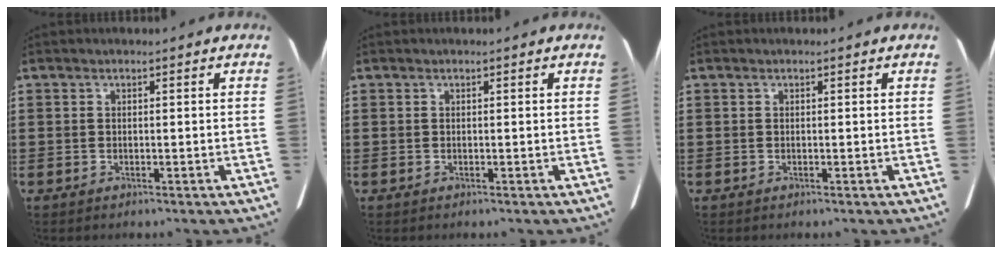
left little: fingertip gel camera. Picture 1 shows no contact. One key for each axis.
{"total": 0.0}
{"total": 0.0}